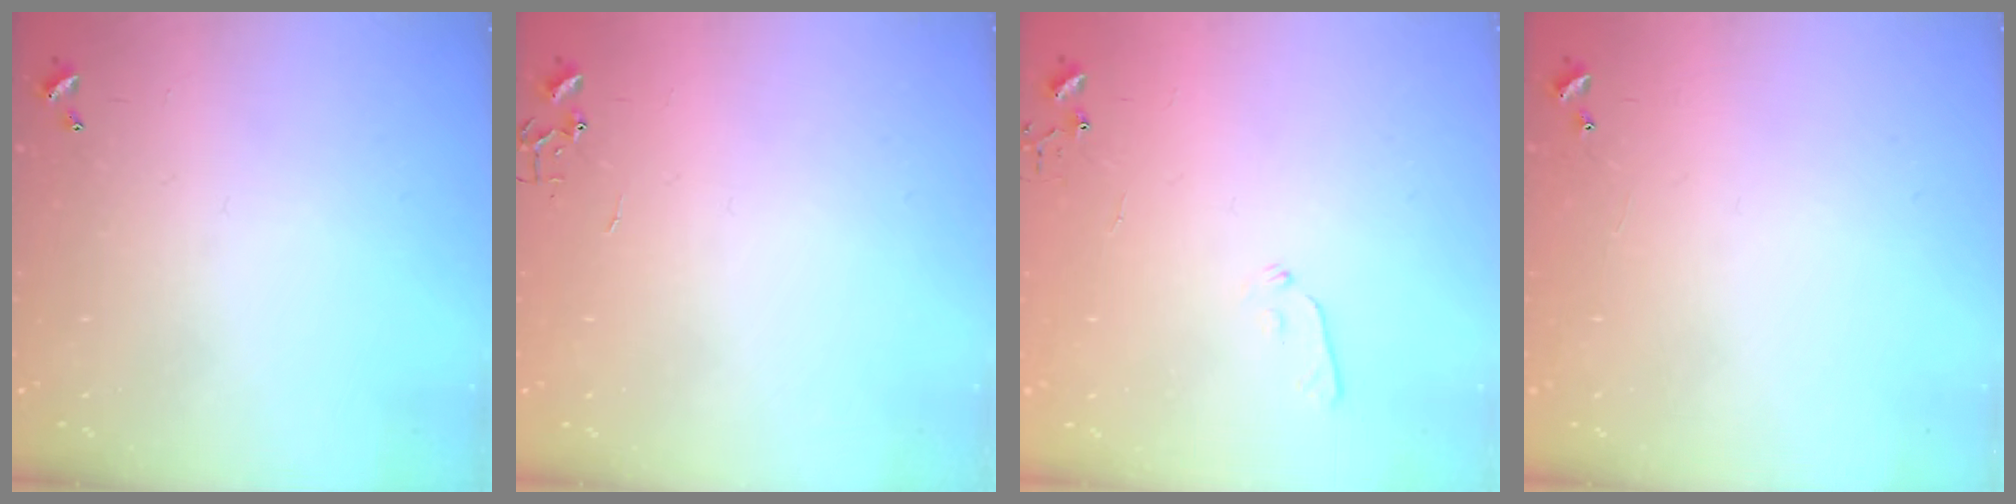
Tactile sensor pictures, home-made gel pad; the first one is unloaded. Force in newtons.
{"total": 0.0}
{"total": 4.8, "press": 4.7, "slide": 1.0}
{"total": 5.0, "press": 5.0, "slide": 0.6}